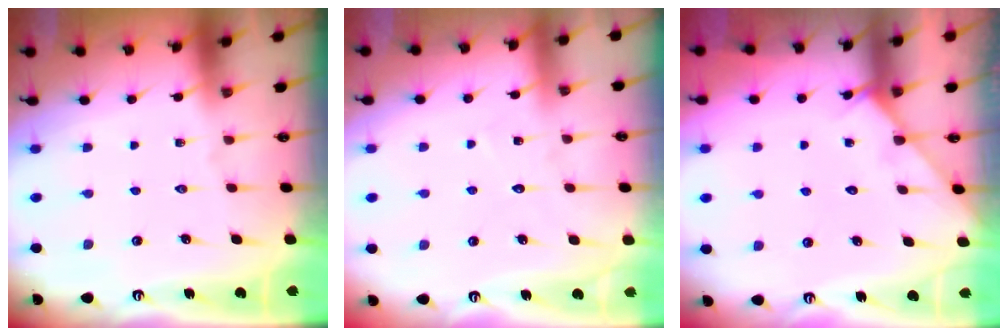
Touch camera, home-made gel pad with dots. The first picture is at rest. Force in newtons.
{"total": 6.0, "press": 5.9, "slide": 0.5}
{"total": 2.8, "press": 2.7, "slide": 0.4}